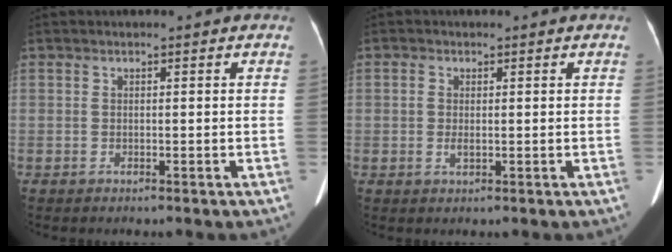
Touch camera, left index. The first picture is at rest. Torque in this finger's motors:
{"motor_torque": [0.12, -0.05, 0.18, 0.02]}